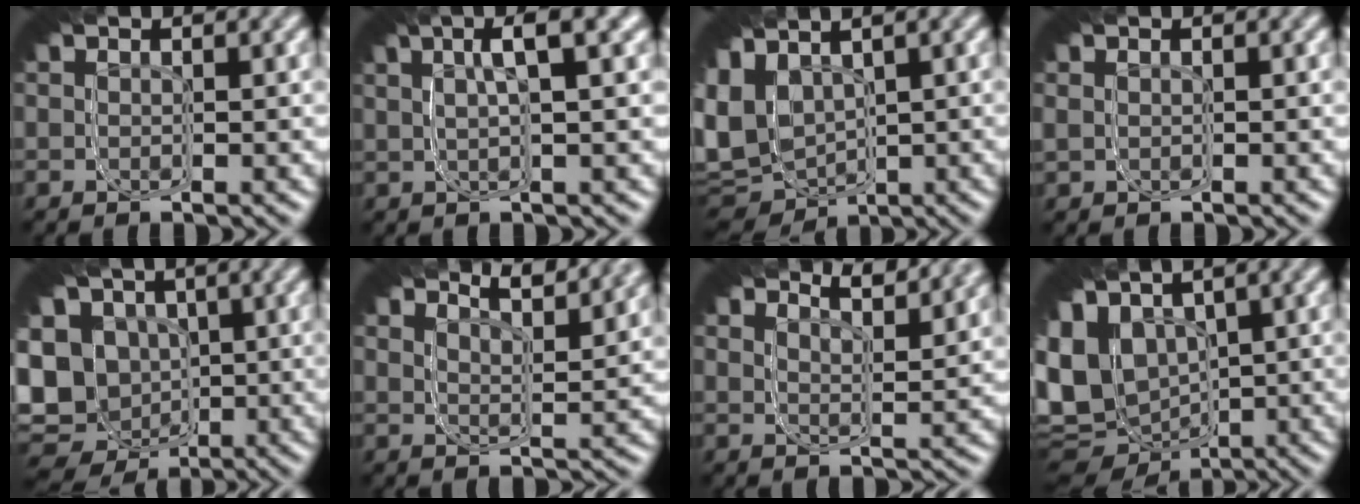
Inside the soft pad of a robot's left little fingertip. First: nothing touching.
{"total": 1.7, "force": [1.2, -1.0, 0.7], "torque": [-0.032, 0.025, 0.009]}
{"total": 9.5, "force": [-1.4, 7.2, 6.1], "torque": [-0.110, -0.020, -0.022]}
{"total": 1.3, "force": [-0.2, 1.2, 0.5], "torque": [-0.014, -0.007, -0.001]}
{"total": 12.5, "force": [-1.6, 10.1, 7.2], "torque": [-0.129, -0.022, -0.031]}
{"total": 4.8, "force": [4.7, 0.6, 1.1], "torque": [-0.044, 0.038, 0.057]}
{"total": 4.5, "force": [4.4, 0.4, 0.7], "torque": [-0.035, 0.035, 0.056]}
{"total": 11.4, "force": [-1.9, 8.6, 7.2], "torque": [-0.132, -0.022, -0.033]}